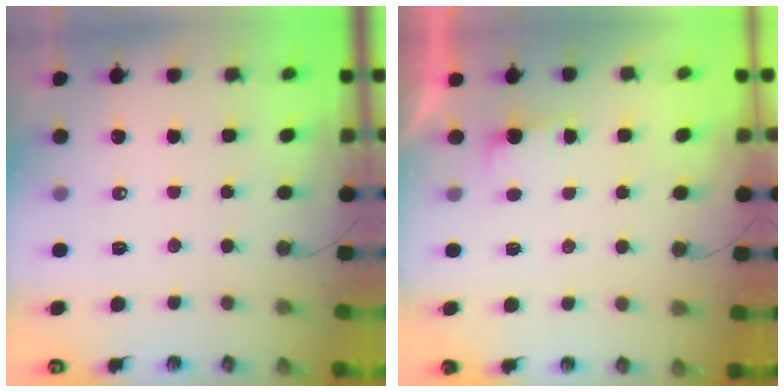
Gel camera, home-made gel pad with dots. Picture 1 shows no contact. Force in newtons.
{"total": 0.8, "press": 0.4, "slide": 0.7}